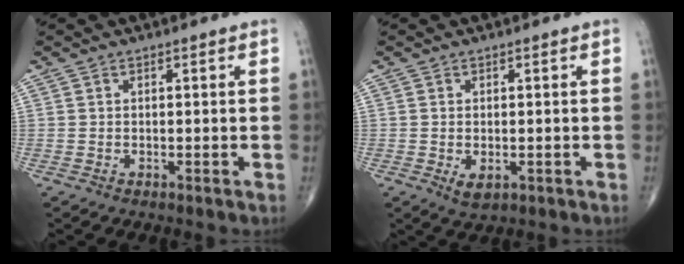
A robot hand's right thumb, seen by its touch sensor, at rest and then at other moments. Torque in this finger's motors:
{"motor_torque": [-0.21, 0.17, -0.10, -0.10, 0.07]}